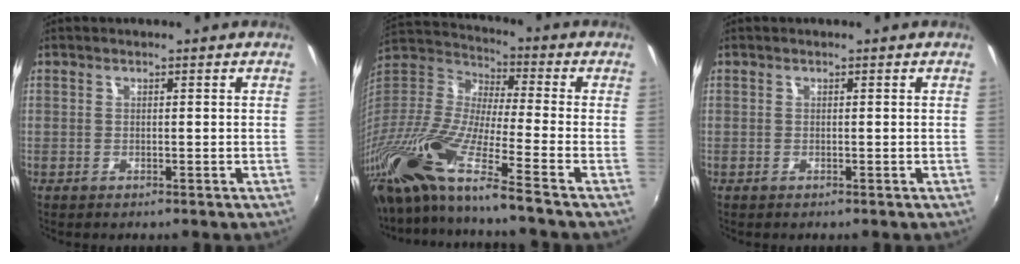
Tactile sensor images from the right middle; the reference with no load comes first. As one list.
[{"total": 19.9, "force": [-14.9, -0.4, 13.1], "torque": [-0.244, -0.047, -0.297]}, {"total": 0.0}]